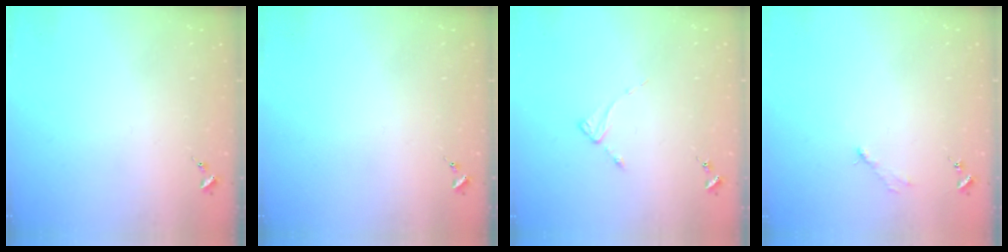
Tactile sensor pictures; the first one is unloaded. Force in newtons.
{"total": 0.0}
{"total": 2.0, "press": 2.0, "slide": 0.3}
{"total": 2.6, "press": 2.6, "slide": 0.3}